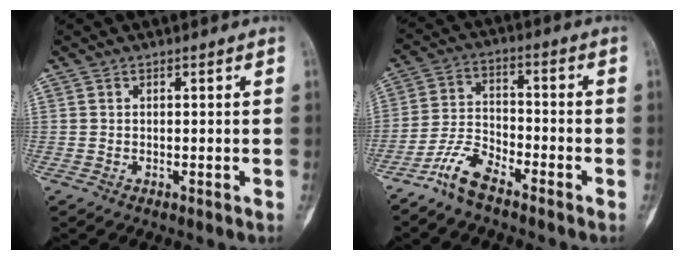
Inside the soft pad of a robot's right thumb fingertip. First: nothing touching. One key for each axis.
{"total": 7.5, "fx": -5.7, "fy": 2.5, "fz": 4.1, "tx": -0.090, "ty": 0.034, "tz": -0.120}